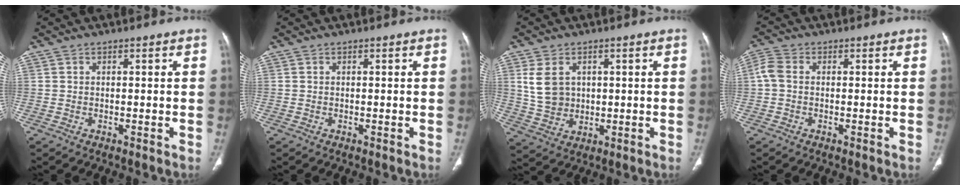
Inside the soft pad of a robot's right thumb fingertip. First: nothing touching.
{"total": 0.0}
{"total": 6.9, "force": [1.9, 5.3, 4.0], "torque": [-0.064, -0.004, 0.051]}
{"total": 3.3, "force": [-0.1, 2.3, 2.4], "torque": [-0.060, 0.009, -0.010]}